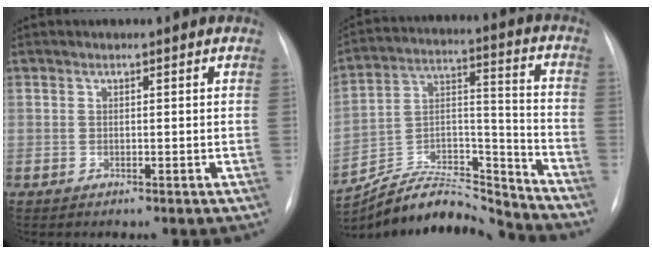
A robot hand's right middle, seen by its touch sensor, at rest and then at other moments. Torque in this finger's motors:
{"motor_torque": [-0.17, -0.41, 0.03, 0.00]}